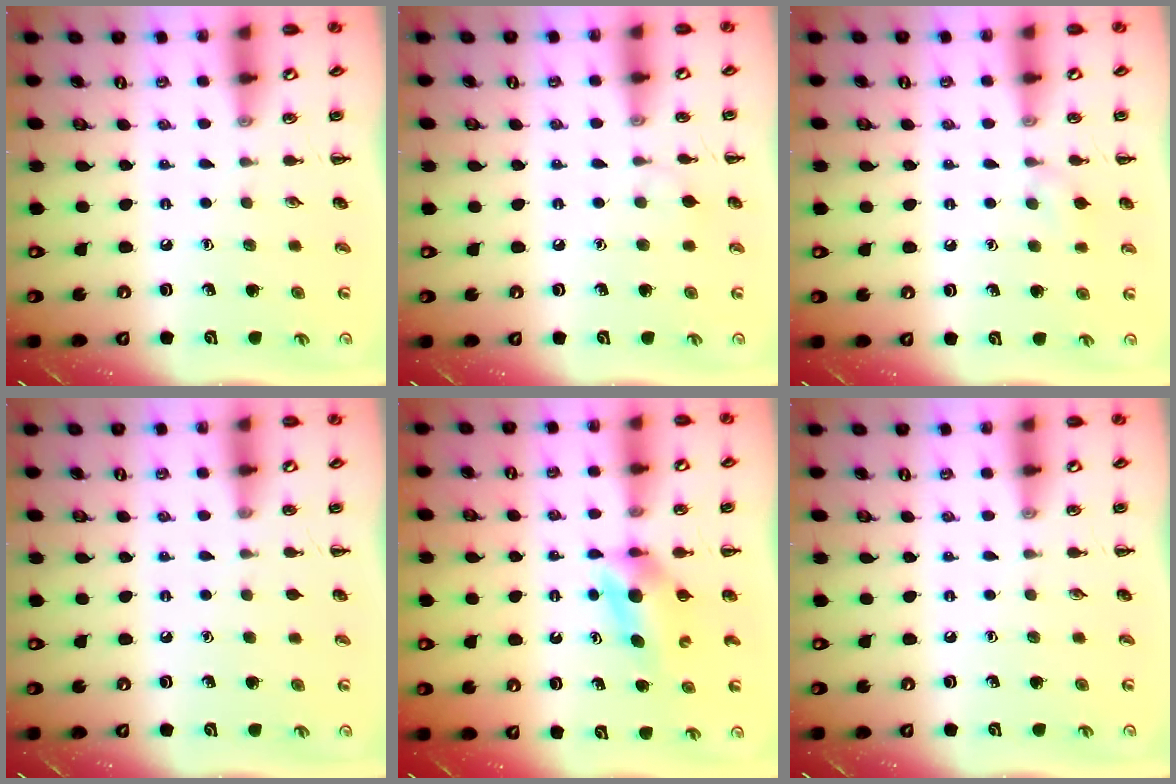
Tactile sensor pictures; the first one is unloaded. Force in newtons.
{"total": 4.6, "press": 4.3, "slide": 1.4}
{"total": 6.2, "press": 5.9, "slide": 2.0}
{"total": 0.0}
{"total": 4.5, "press": 4.4, "slide": 0.5}
{"total": 0.0}